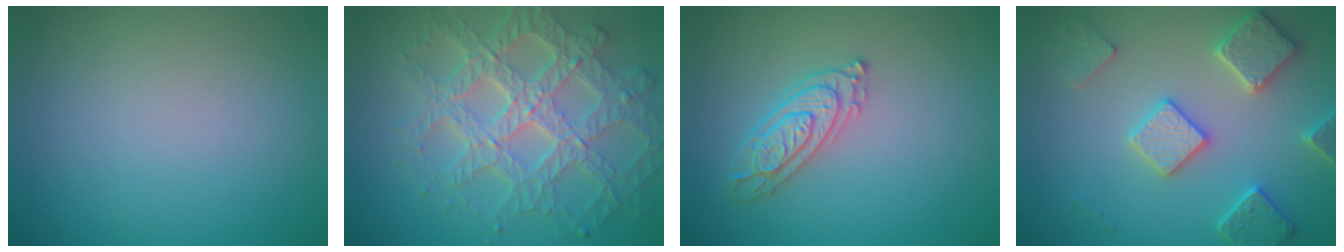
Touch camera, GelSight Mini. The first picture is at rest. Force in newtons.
{"total": 7.7, "press": 5.8, "slide": 5.0}
{"total": 3.0, "press": 2.9, "slide": 0.7}
{"total": 4.2, "press": 4.1, "slide": 1.1}